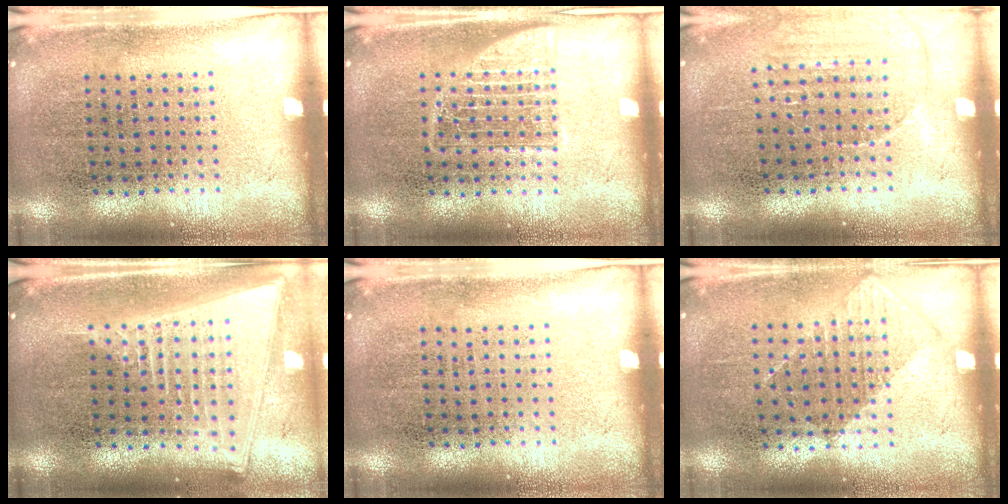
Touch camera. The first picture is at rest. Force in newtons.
{"total": 2.2, "press": 2.1, "slide": 0.5}
{"total": 1.2, "press": 1.2, "slide": 0.2}
{"total": 2.1, "press": 1.8, "slide": 1.1}
{"total": 0.0}
{"total": 0.8, "press": 0.7, "slide": 0.4}